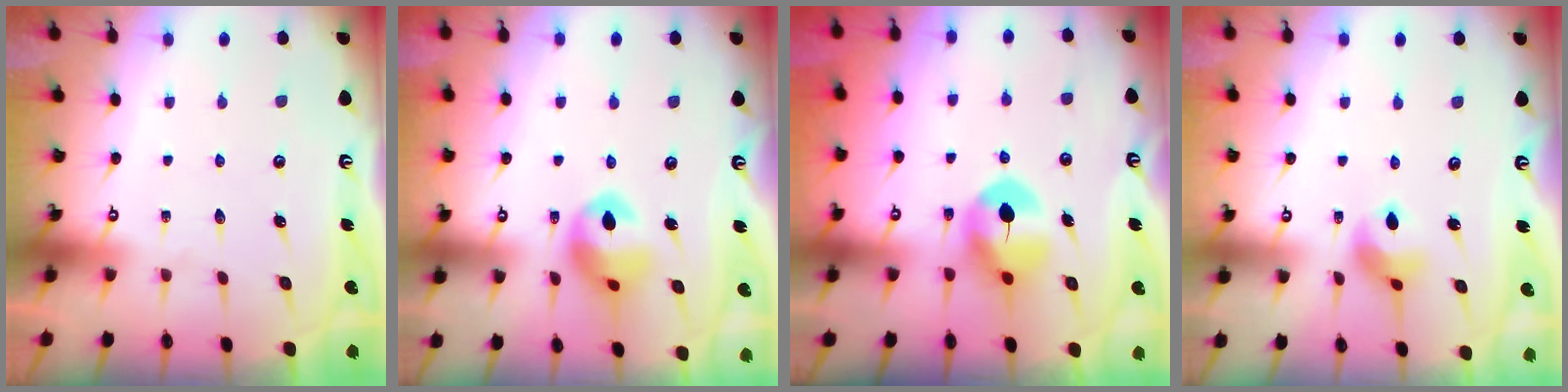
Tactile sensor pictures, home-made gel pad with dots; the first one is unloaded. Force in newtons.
{"total": 12.9, "press": 12.8, "slide": 1.6}
{"total": 7.2, "press": 7.2, "slide": 0.6}
{"total": 7.7, "press": 7.7, "slide": 0.9}